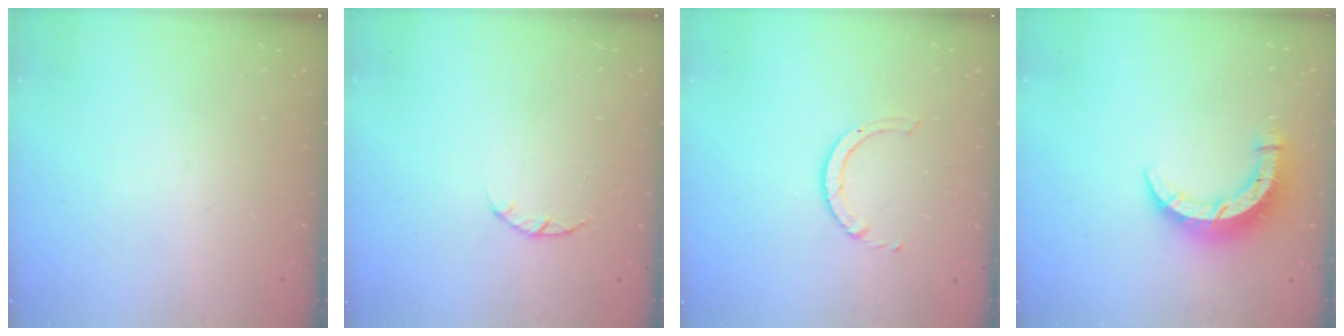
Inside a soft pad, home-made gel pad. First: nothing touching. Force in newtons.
{"total": 1.4, "press": 1.3, "slide": 0.3}
{"total": 2.5, "press": 2.4, "slide": 0.3}
{"total": 8.8, "press": 8.7, "slide": 0.9}